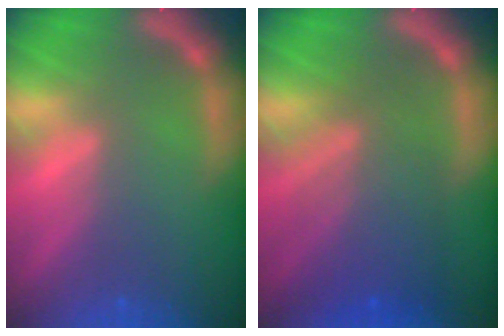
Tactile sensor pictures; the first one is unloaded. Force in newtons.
{"total": 7.1}